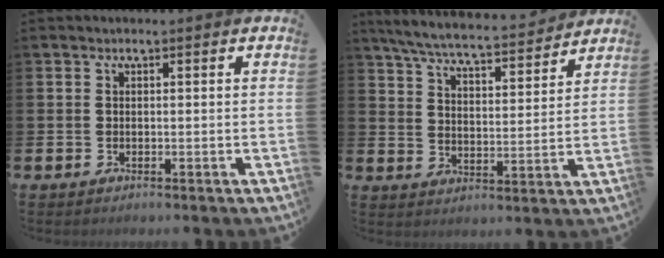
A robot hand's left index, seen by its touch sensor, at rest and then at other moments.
{"total": 6.9, "force": [6.5, 0.7, 2.1], "torque": [-0.069, -0.045, 0.112]}